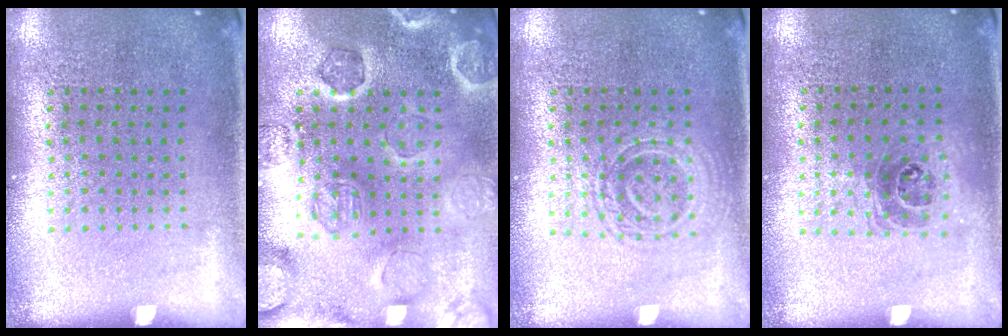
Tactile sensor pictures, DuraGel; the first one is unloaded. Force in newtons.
{"total": 2.4, "press": 2.4, "slide": 0.2}
{"total": 1.3, "press": 1.2, "slide": 0.4}
{"total": 1.1, "press": 0.9, "slide": 0.6}